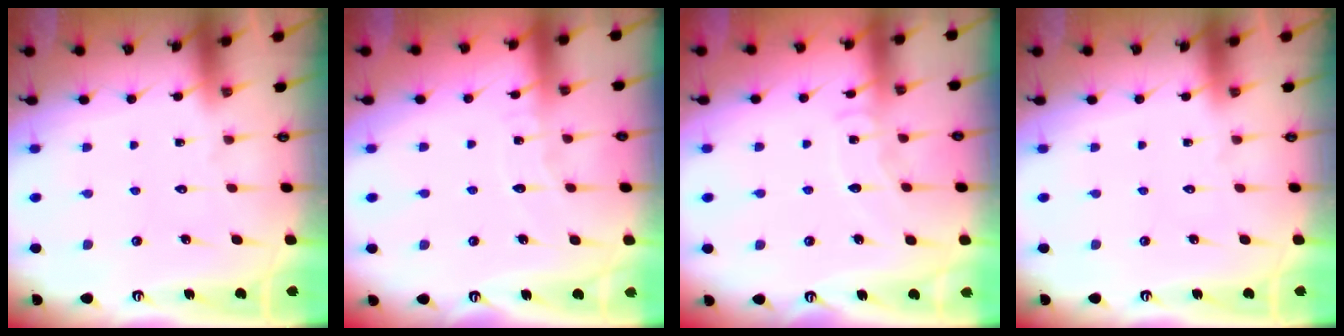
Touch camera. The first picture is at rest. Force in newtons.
{"total": 4.6, "press": 4.6, "slide": 0.4}
{"total": 6.7, "press": 6.7, "slide": 0.6}
{"total": 0.0}